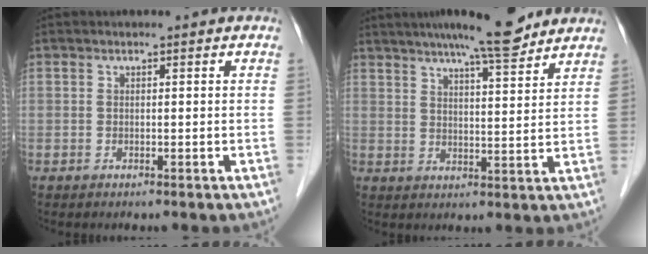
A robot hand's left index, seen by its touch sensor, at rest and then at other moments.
{"total": 11.5, "force": [9.7, 1.2, 6.1], "torque": [-0.092, 0.013, 0.137]}